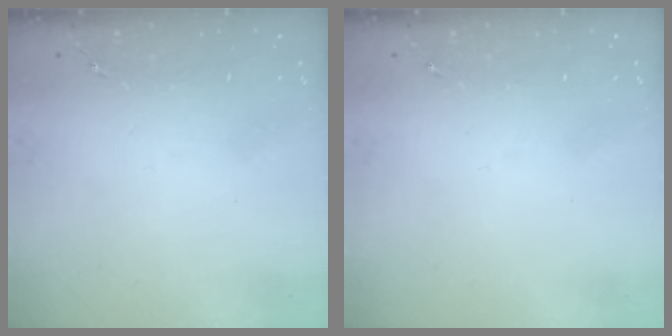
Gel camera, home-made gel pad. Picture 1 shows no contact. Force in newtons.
{"total": 0.0}